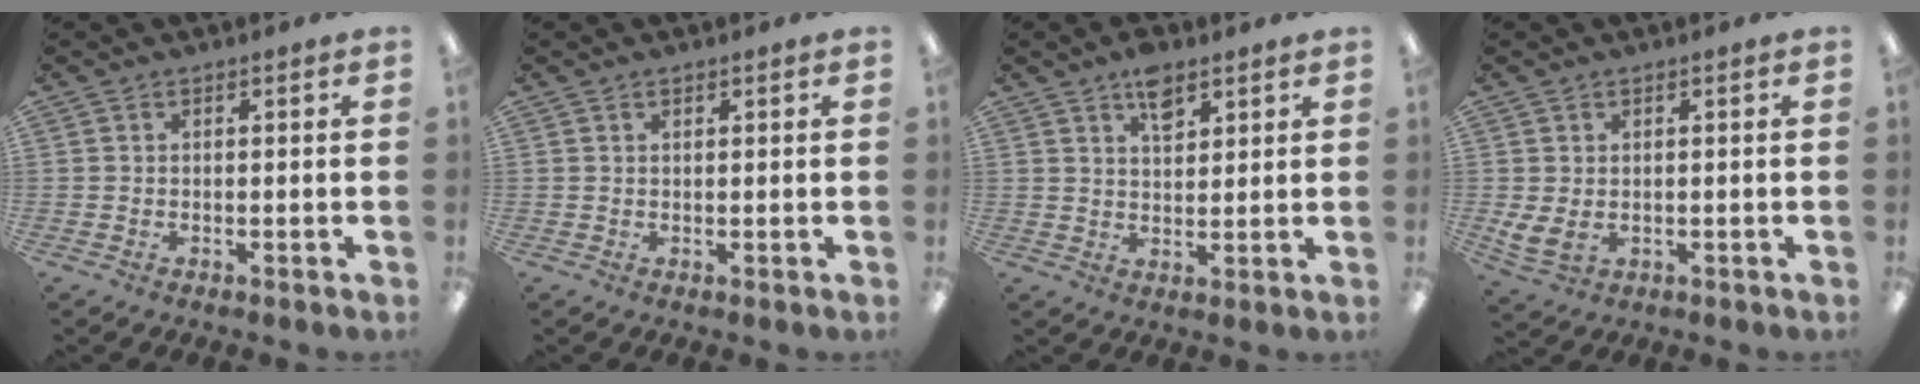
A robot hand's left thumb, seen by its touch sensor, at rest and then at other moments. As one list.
[{"total": 0.9, "force": [0.6, 0.4, 0.6], "torque": [-0.013, 0.002, 0.011]}, {"total": 6.4, "force": [4.2, 3.2, 3.7], "torque": [-0.051, -0.017, 0.071]}, {"total": 4.1, "force": [0.8, 2.8, 2.9], "torque": [-0.059, -0.007, 0.015]}]